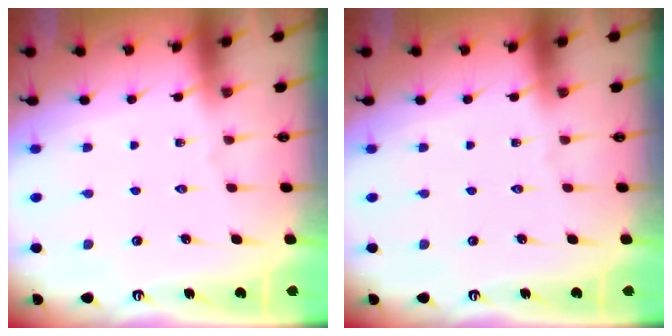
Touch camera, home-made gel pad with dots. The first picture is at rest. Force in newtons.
{"total": 0.0}